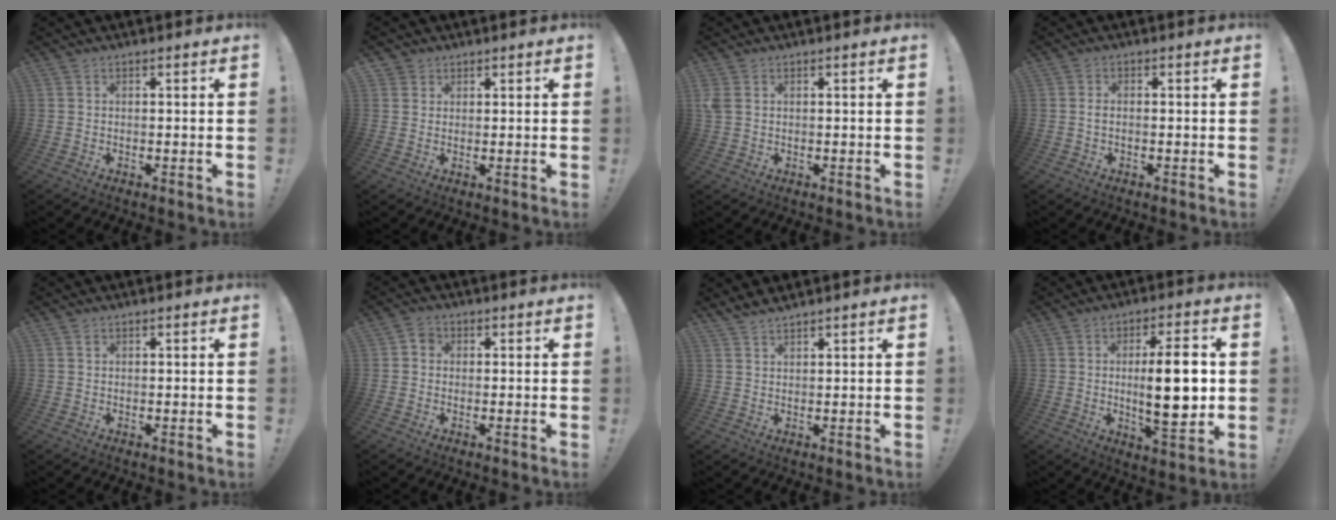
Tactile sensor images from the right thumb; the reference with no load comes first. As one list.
[{"total": 2.3, "force": [1.5, 1.7, 0.0], "torque": [0.003, -0.006, 0.028]}, {"total": 2.6, "force": [0.7, 1.8, 1.8], "torque": [-0.045, 0.005, 0.014]}, {"total": 1.5, "force": [-0.5, 0.6, 1.2], "torque": [-0.029, 0.009, -0.008]}, {"total": 0.6, "force": [0.3, 0.4, 0.4], "torque": [0.001, 0.000, 0.005]}, {"total": 2.9, "force": [-0.2, 2.6, 1.4], "torque": [-0.016, 0.007, -0.004]}, {"total": 2.6, "force": [2.5, 0.1, 0.6], "torque": [-0.008, -0.016, 0.045]}, {"total": 15.7, "force": [0.4, 4.3, 15.1], "torque": [-0.249, -0.015, -0.006]}]